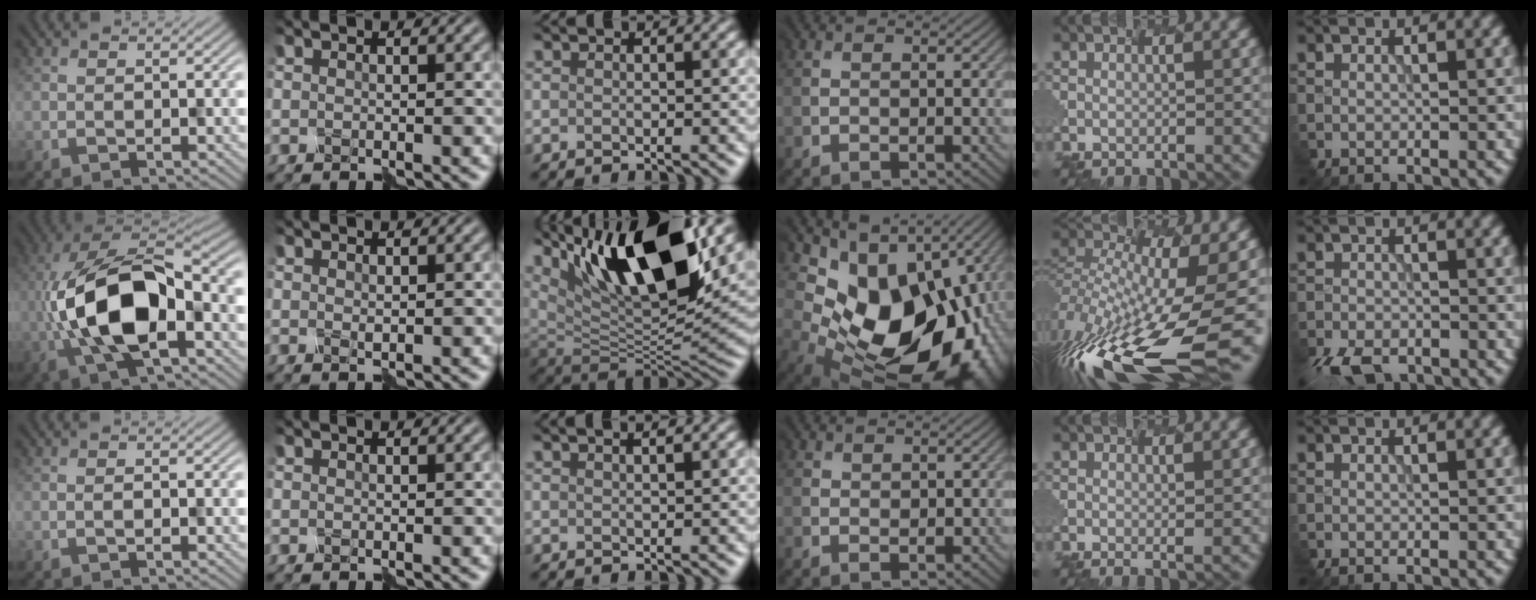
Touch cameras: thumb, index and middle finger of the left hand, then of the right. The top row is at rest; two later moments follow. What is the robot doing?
{"motion": "disassemble", "object": "markers"}